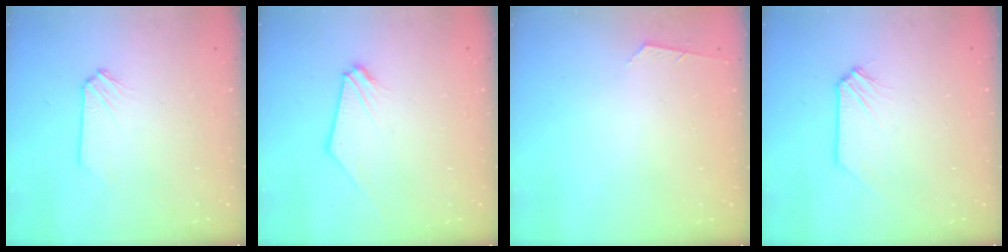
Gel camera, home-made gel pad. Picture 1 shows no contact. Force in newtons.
{"total": 0.7, "press": 0.7, "slide": 0.1}
{"total": 2.6, "press": 2.6, "slide": 0.4}
{"total": 0.0}